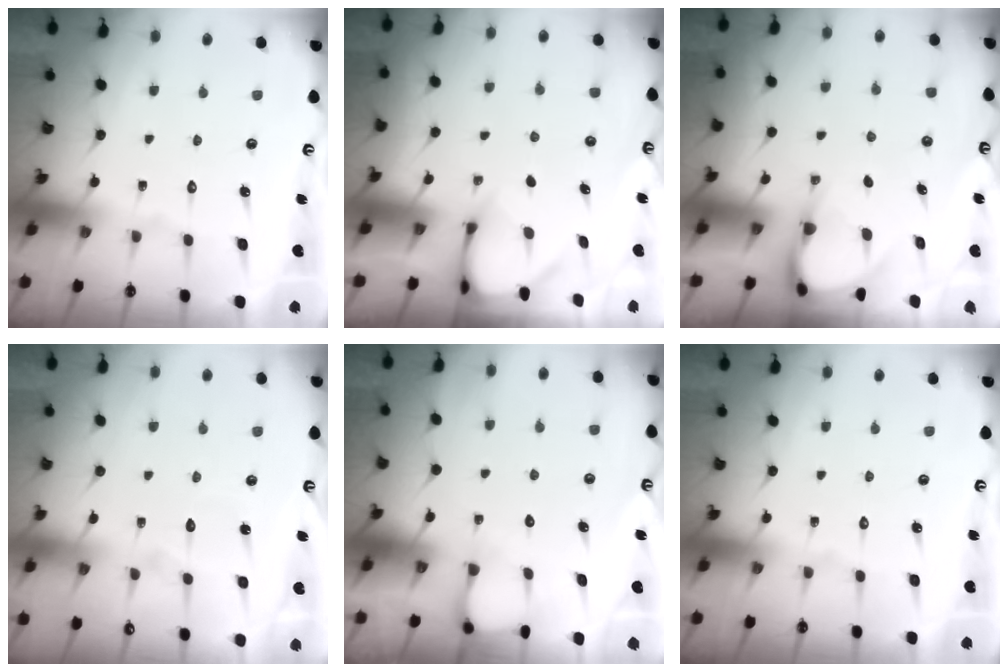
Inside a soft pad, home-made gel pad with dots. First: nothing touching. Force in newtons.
{"total": 3.0, "press": 3.0, "slide": 0.3}
{"total": 3.7, "press": 3.6, "slide": 0.4}
{"total": 2.7, "press": 2.7, "slide": 0.2}
{"total": 2.9, "press": 2.9, "slide": 0.4}
{"total": 0.0}